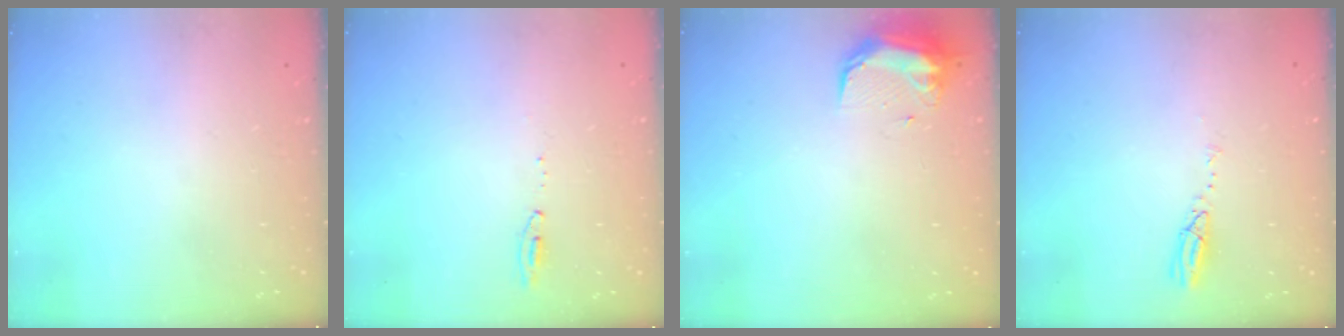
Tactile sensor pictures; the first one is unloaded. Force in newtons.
{"total": 6.0, "press": 5.8, "slide": 1.5}
{"total": 9.7, "press": 9.7, "slide": 0.7}
{"total": 3.6, "press": 3.6, "slide": 0.2}